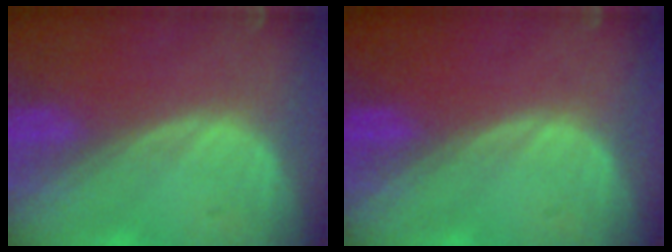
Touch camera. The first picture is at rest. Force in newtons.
{"total": 0.0}